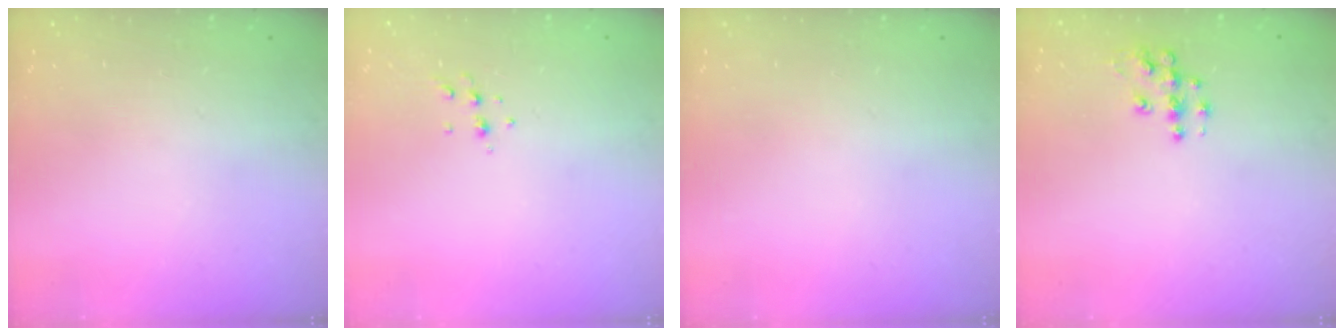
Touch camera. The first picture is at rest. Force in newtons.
{"total": 4.3, "press": 4.2, "slide": 0.9}
{"total": 0.0}
{"total": 7.5, "press": 7.5, "slide": 0.4}